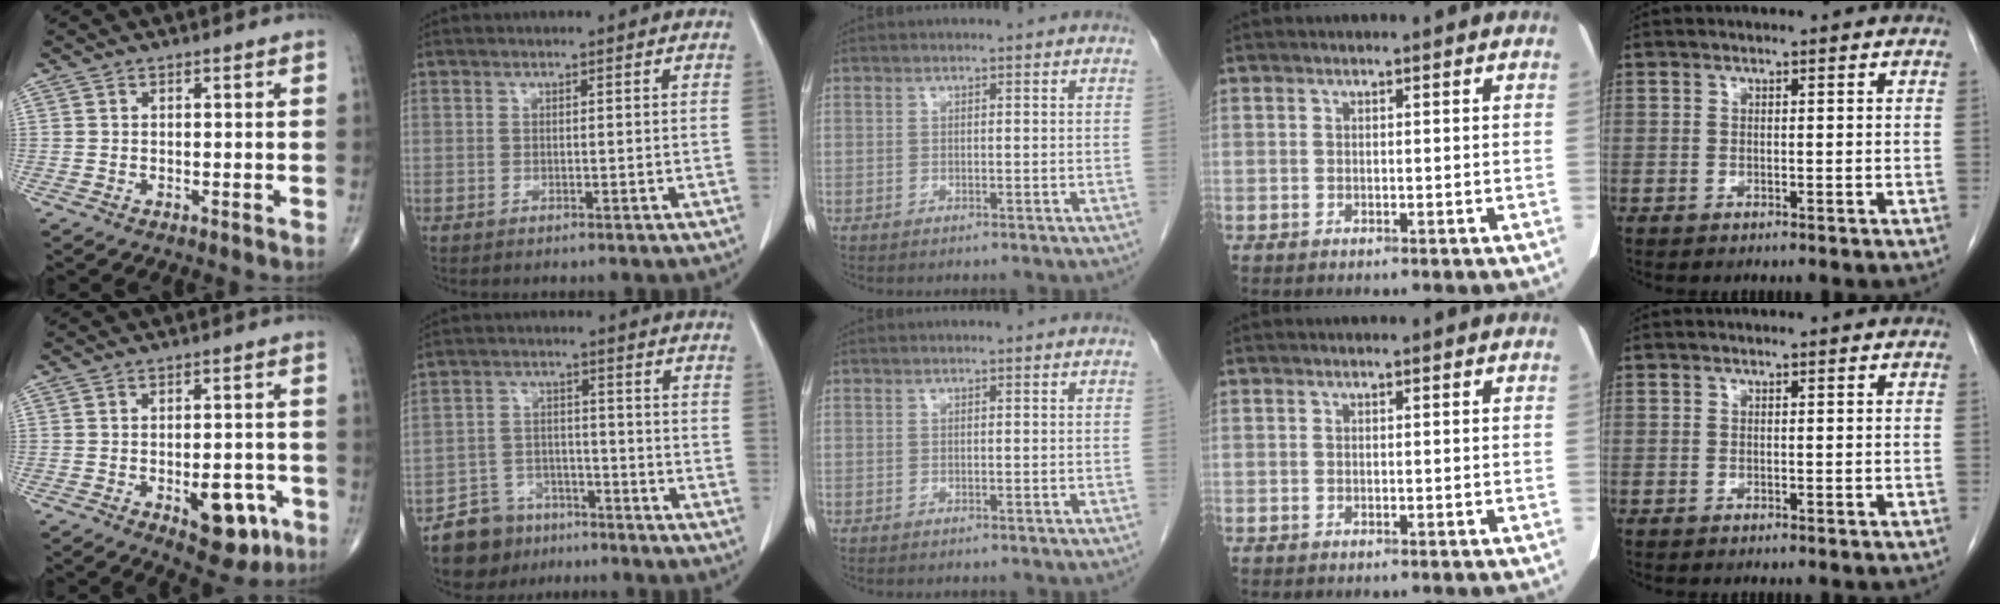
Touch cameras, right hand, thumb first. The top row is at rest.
{"thumb": {"total": 9.7, "force": [-3.8, 4.9, 7.5], "torque": [-0.072, 0.015, -0.041]}, "index": {"total": 7.8, "force": [-5.9, 5.1, 0.5], "torque": [-0.006, 0.019, -0.099]}}